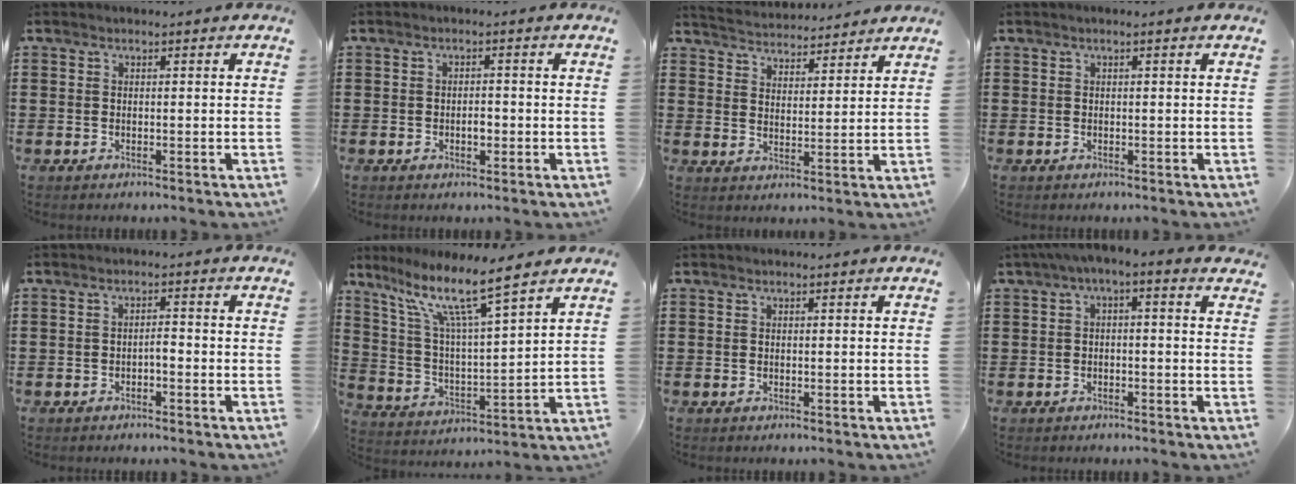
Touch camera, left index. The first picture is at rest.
{"total": 1.9, "force": [-0.4, 0.9, 1.6], "torque": [-0.031, 0.004, -0.008]}
{"total": 3.6, "force": [3.6, 0.3, -0.5], "torque": [-0.009, -0.020, 0.062]}
{"total": 0.6, "force": [0.1, 0.0, 0.6], "torque": [-0.009, -0.002, 0.002]}
{"total": 1.5, "force": [-0.9, 0.4, 1.1], "torque": [-0.025, 0.002, -0.020]}
{"total": 10.1, "force": [7.4, 0.8, 6.8], "torque": [-0.158, -0.038, 0.120]}
{"total": 0.0}
{"total": 2.1, "force": [-1.4, 0.3, 1.5], "torque": [-0.027, 0.001, -0.032]}